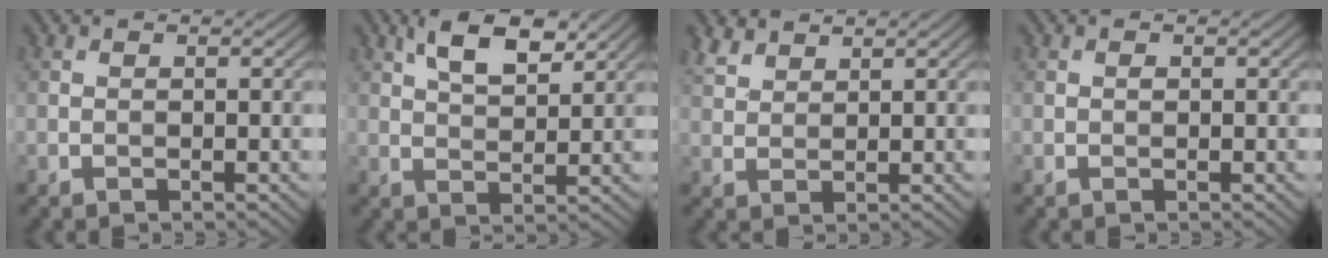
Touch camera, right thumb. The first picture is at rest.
{"total": 6.5, "force": [3.7, 2.6, 4.7], "torque": [-0.093, 0.007, 0.070]}
{"total": 3.1, "force": [2.5, 1.3, 1.3], "torque": [-0.034, 0.008, 0.060]}
{"total": 0.0}